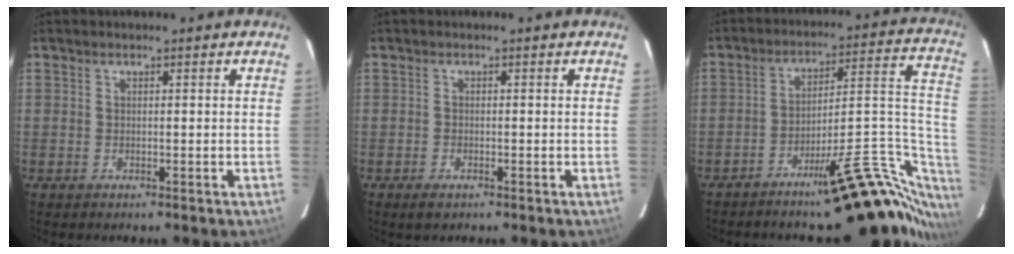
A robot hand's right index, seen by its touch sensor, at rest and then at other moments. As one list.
[{"total": 2.0, "force": [-1.4, 0.9, 1.1], "torque": [-0.023, -0.005, -0.026]}, {"total": 22.0, "force": [-15.8, 5.7, 14.3], "torque": [-0.135, 0.035, -0.223]}]